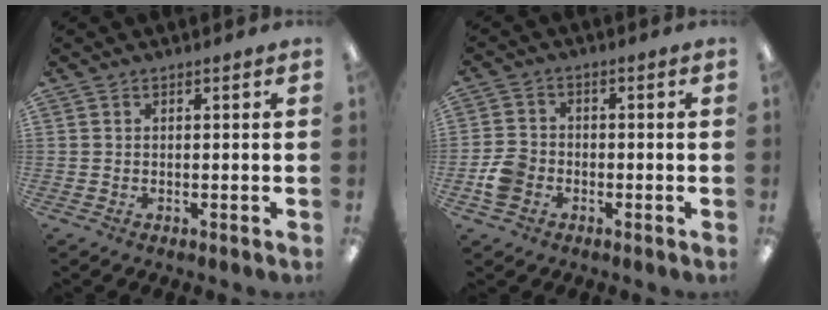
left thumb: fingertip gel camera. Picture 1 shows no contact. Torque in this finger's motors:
{"motor_torque": [-0.09, 0.02, 0.19, -0.22, 0.03]}